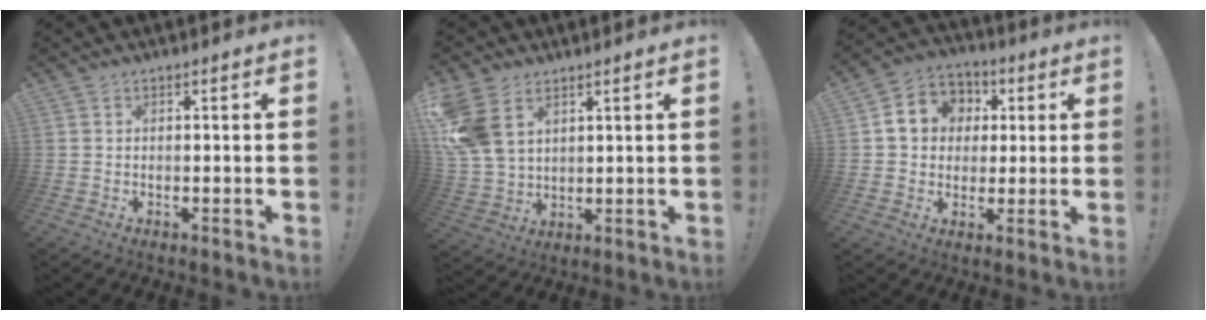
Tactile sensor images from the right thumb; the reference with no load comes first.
{"total": 11.2, "force": [5.1, 7.5, 6.5], "torque": [-0.131, -0.020, 0.105]}
{"total": 9.9, "force": [1.6, 9.1, 3.6], "torque": [-0.048, 0.004, 0.037]}